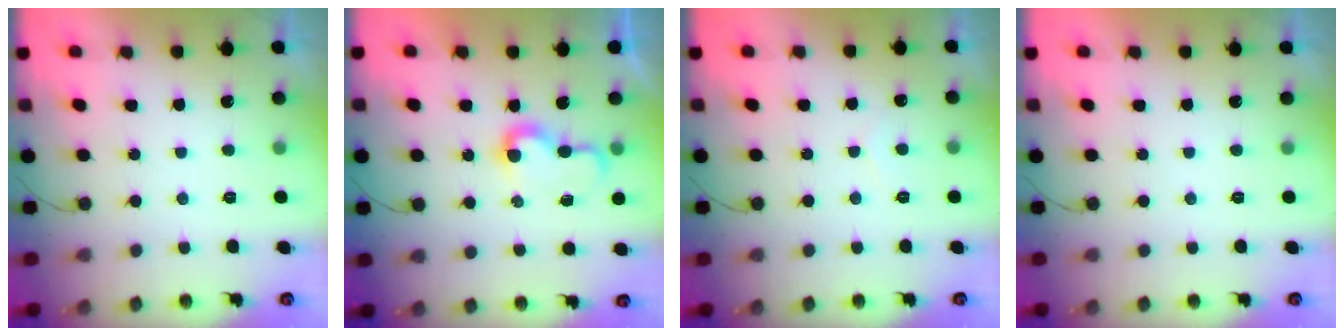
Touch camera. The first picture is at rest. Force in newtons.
{"total": 6.4, "press": 6.4, "slide": 0.8}
{"total": 3.4, "press": 3.4, "slide": 0.2}
{"total": 1.8, "press": 1.8, "slide": 0.0}